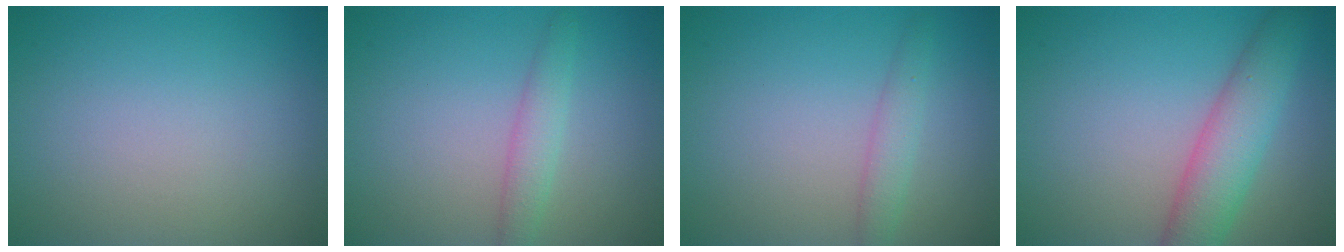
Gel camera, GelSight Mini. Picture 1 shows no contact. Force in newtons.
{"total": 2.2, "press": 2.2, "slide": 0.1}
{"total": 1.8, "press": 1.8, "slide": 0.1}
{"total": 5.2, "press": 5.2, "slide": 0.3}